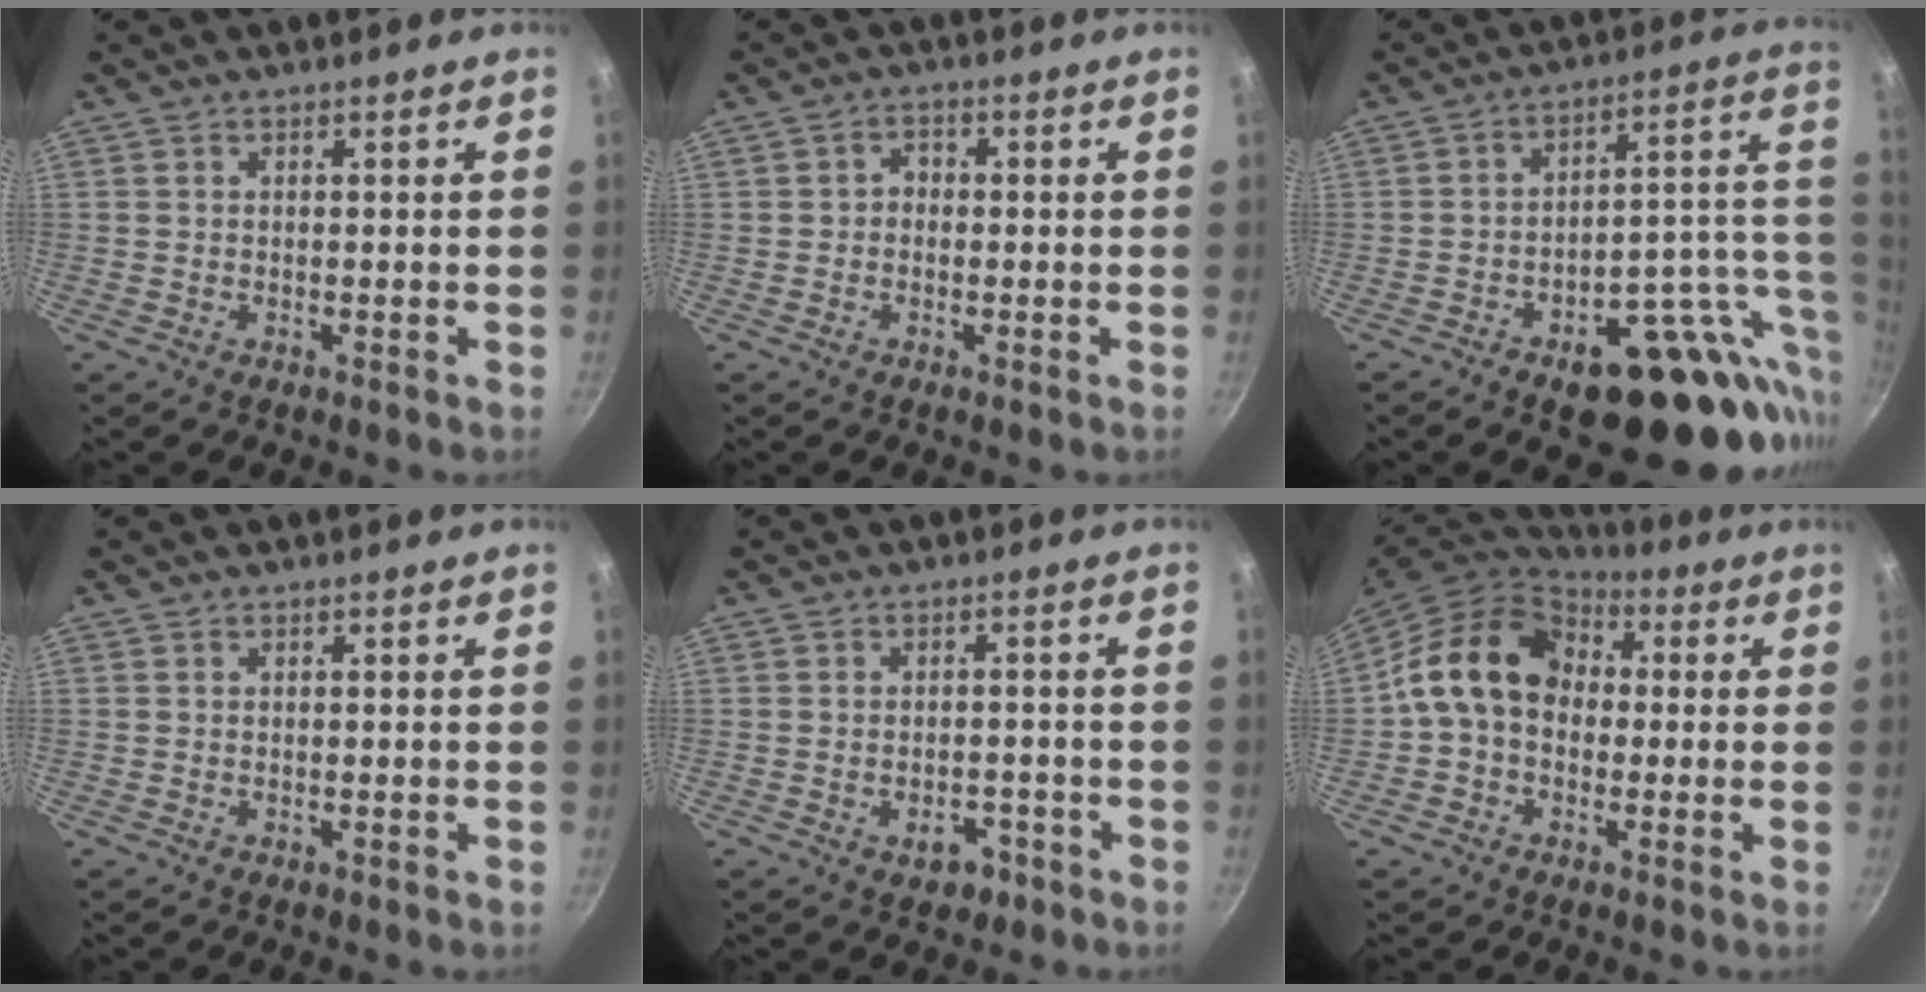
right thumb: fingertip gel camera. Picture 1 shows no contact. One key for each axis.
{"total": 2.3, "fx": -0.4, "fy": 1.9, "fz": 1.2, "tx": -0.009, "ty": 0.010, "tz": -0.010}
{"total": 23.7, "fx": -7.1, "fy": 11.8, "fz": 19.3, "tx": -0.203, "ty": 0.030, "tz": -0.087}
{"total": 0.0}
{"total": 3.9, "fx": -2.0, "fy": 2.5, "fz": 2.2, "tx": -0.018, "ty": 0.017, "tz": -0.023}
{"total": 14.7, "fx": 1.1, "fy": 11.4, "fz": 9.2, "tx": -0.130, "ty": 0.035, "tz": 0.001}